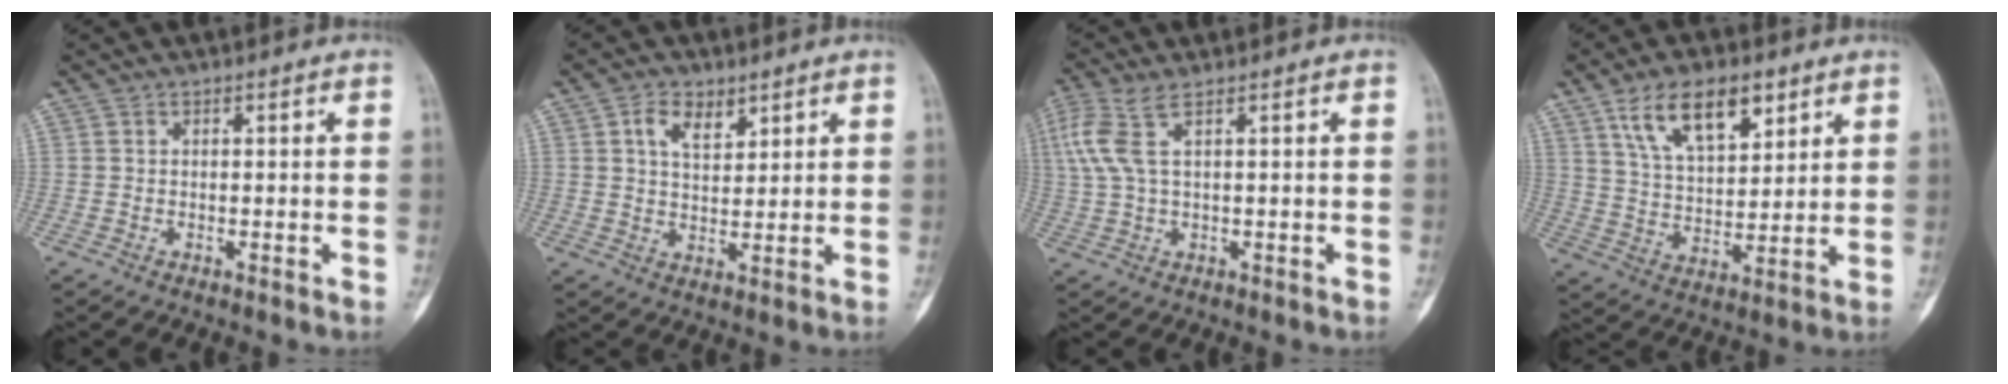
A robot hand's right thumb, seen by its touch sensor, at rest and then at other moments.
{"total": 5.7, "force": [3.1, 3.3, 3.5], "torque": [-0.045, -0.017, 0.054]}
{"total": 6.8, "force": [2.6, 2.1, 5.9], "torque": [-0.180, 0.012, 0.061]}
{"total": 13.5, "force": [7.5, 6.5, 9.1], "torque": [-0.133, -0.029, 0.141]}